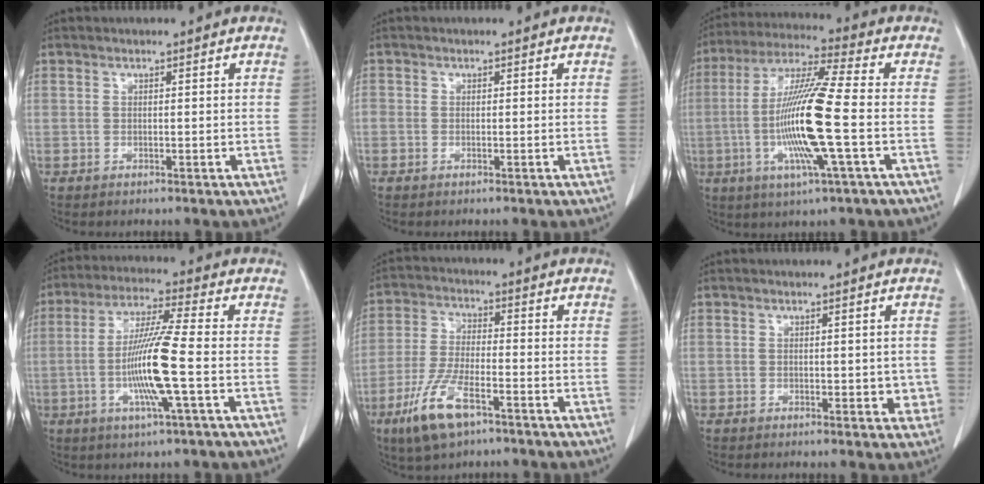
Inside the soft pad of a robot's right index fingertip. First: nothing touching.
{"total": 1.5, "force": [-0.1, 1.4, 0.4], "torque": [-0.005, 0.009, -0.001]}
{"total": 15.3, "force": [-2.7, -0.2, 15.0], "torque": [-0.302, -0.008, -0.062]}
{"total": 11.5, "force": [-2.3, -0.6, 11.2], "torque": [-0.222, -0.009, -0.051]}
{"total": 10.0, "force": [-5.6, 2.7, 7.8], "torque": [-0.168, -0.016, -0.101]}
{"total": 2.9, "force": [0.1, 1.8, 2.3], "torque": [-0.014, -0.002, 0.003]}